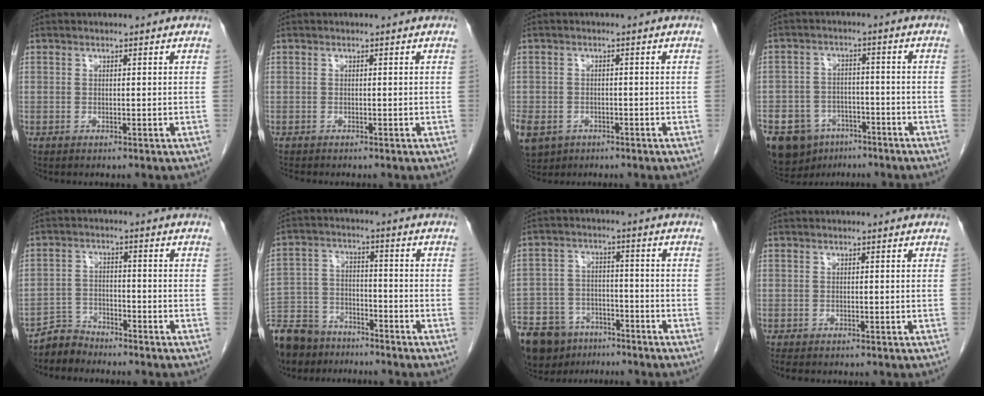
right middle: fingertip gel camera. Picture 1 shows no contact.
{"total": 0.8, "force": [-0.8, -0.1, 0.2], "torque": [-0.012, -0.006, -0.014]}
{"total": 17.2, "force": [-7.5, 13.8, 7.0], "torque": [-0.240, -0.020, -0.103]}
{"total": 13.4, "force": [-8.3, 9.1, 5.2], "torque": [-0.123, 0.007, -0.125]}
{"total": 4.1, "force": [-3.9, 0.9, -0.7], "torque": [0.012, -0.005, -0.076]}
{"total": 14.2, "force": [-11.7, 6.4, 4.7], "torque": [-0.106, 0.005, -0.202]}
{"total": 16.8, "force": [-12.6, 9.1, 6.3], "torque": [-0.159, -0.004, -0.199]}
{"total": 1.9, "force": [-1.6, 0.7, 0.8], "torque": [-0.022, -0.008, -0.021]}